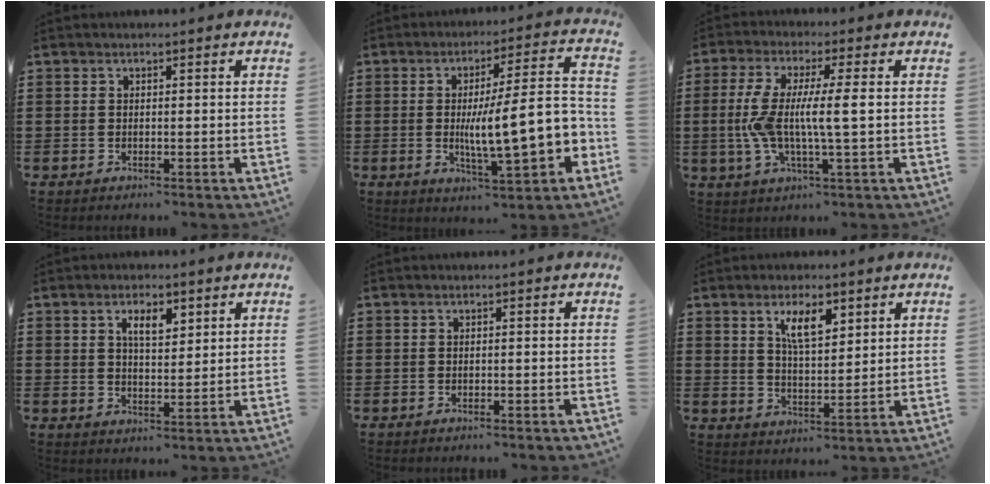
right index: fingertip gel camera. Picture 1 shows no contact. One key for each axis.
{"total": 14.5, "fx": -2.5, "fy": 3.9, "fz": 13.7, "tx": -0.194, "ty": -0.013, "tz": -0.046}
{"total": 8.5, "fx": -0.3, "fy": 1.1, "fz": 8.4, "tx": -0.180, "ty": -0.013, "tz": -0.017}
{"total": 4.0, "fx": 2.1, "fy": 1.6, "fz": 3.0, "tx": -0.057, "ty": 0.005, "tz": 0.034}
{"total": 0.7, "fx": -0.7, "fy": 0.0, "fz": 0.1, "tx": -0.004, "ty": -0.003, "tz": -0.014}
{"total": 6.0, "fx": 3.1, "fy": 2.2, "fz": 4.7, "tx": -0.084, "ty": 0.000, "tz": 0.050}